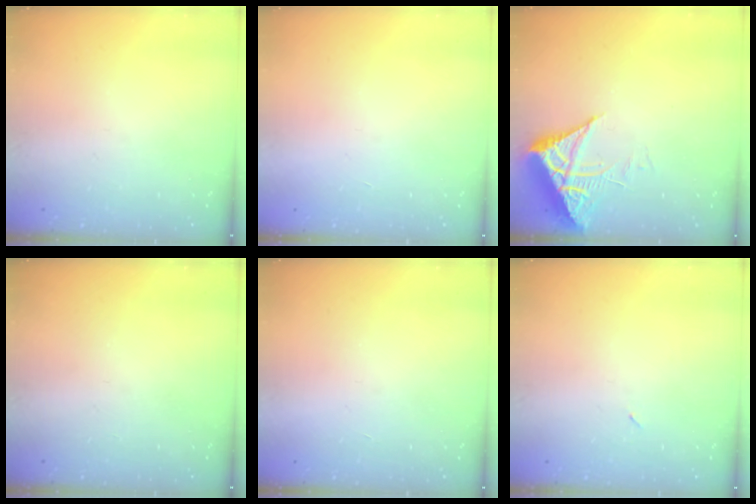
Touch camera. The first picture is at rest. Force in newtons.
{"total": 1.7, "press": 1.7, "slide": 0.1}
{"total": 6.6, "press": 6.6, "slide": 0.8}
{"total": 0.0}
{"total": 1.7, "press": 1.7, "slide": 0.1}
{"total": 2.1, "press": 1.9, "slide": 1.0}